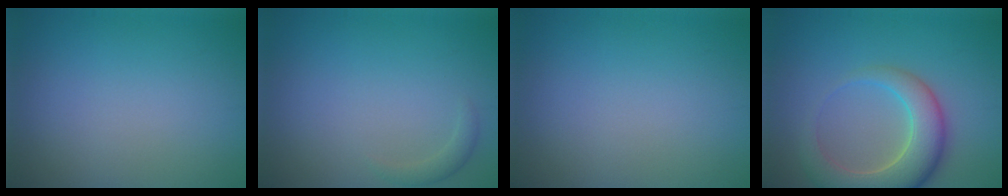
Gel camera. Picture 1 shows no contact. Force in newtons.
{"total": 1.1, "press": 1.1, "slide": 0.0}
{"total": 0.0}
{"total": 7.0, "press": 7.0, "slide": 0.7}